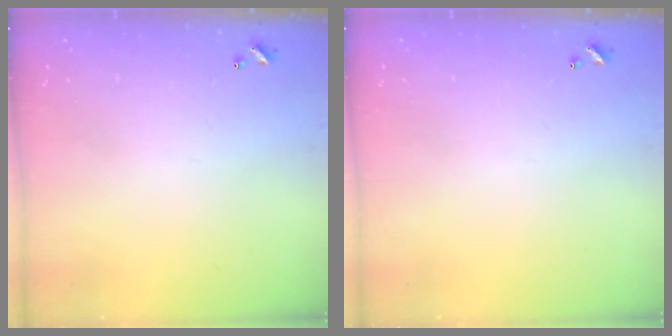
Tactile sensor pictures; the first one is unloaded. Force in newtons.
{"total": 0.0}